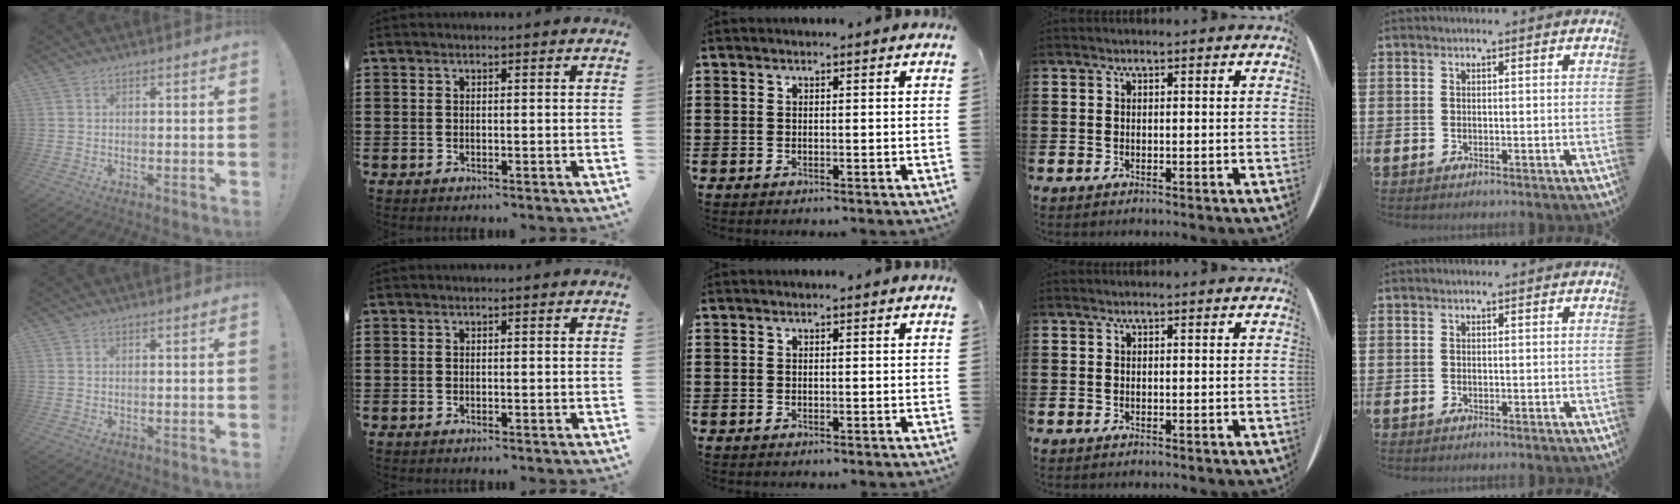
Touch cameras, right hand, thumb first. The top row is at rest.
{}